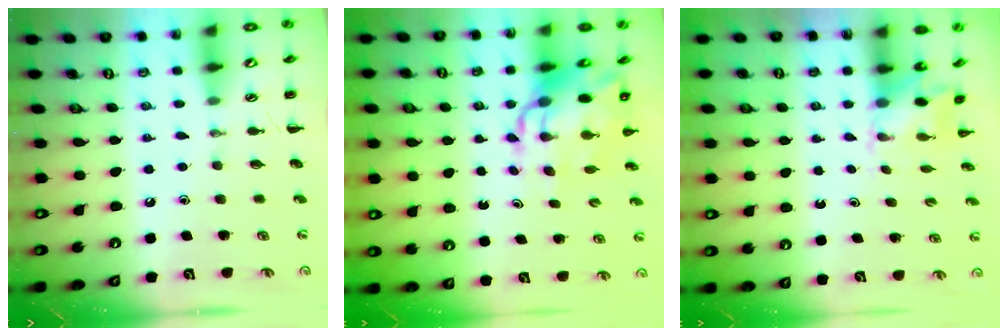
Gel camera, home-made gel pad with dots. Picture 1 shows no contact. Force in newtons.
{"total": 11.5, "press": 11.1, "slide": 3.1}
{"total": 2.5, "press": 2.5, "slide": 0.5}